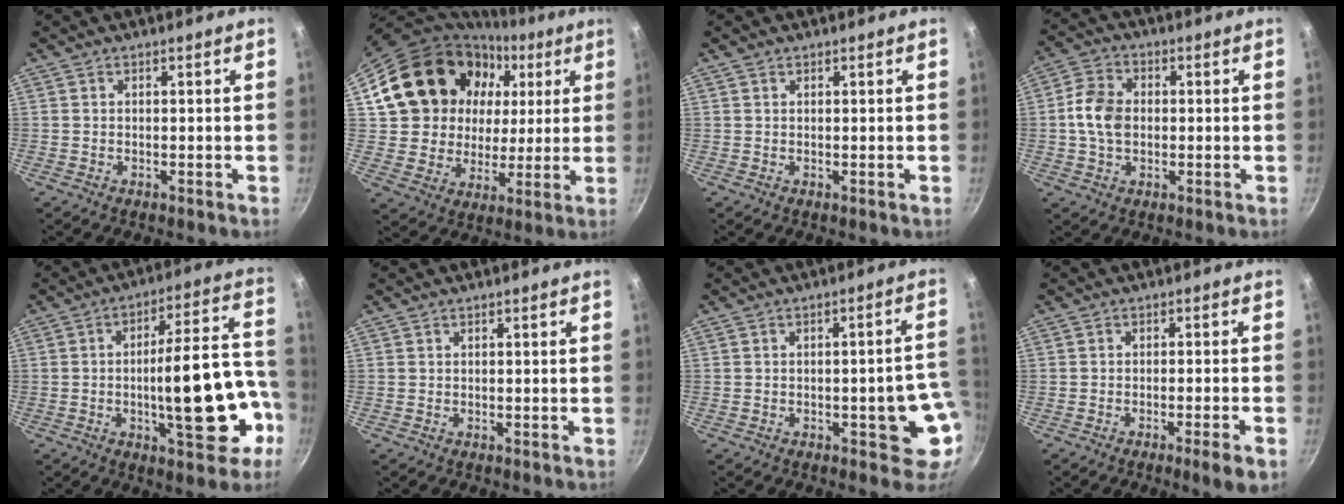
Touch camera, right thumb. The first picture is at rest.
{"total": 22.6, "force": [8.0, 18.2, 10.6], "torque": [-0.180, 0.022, 0.151]}
{"total": 0.7, "force": [0.5, 0.4, 0.2], "torque": [-0.006, 0.000, 0.011]}
{"total": 7.9, "force": [0.0, 5.8, 5.4], "torque": [-0.090, 0.014, -0.009]}
{"total": 19.0, "force": [-5.2, 6.7, 17.0], "torque": [-0.215, 0.048, -0.068]}
{"total": 0.0}
{"total": 9.1, "force": [-2.1, 3.7, 8.0], "torque": [-0.050, 0.026, -0.024]}
{"total": 4.8, "force": [-2.4, 0.4, 4.1], "torque": [-0.061, 0.010, -0.032]}